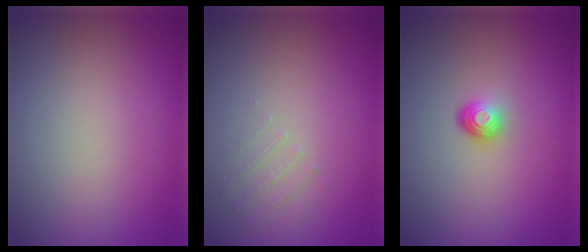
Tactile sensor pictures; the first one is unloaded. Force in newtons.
{"total": 0.6, "press": 0.5, "slide": 0.4}
{"total": 1.7, "press": 1.2, "slide": 1.3}